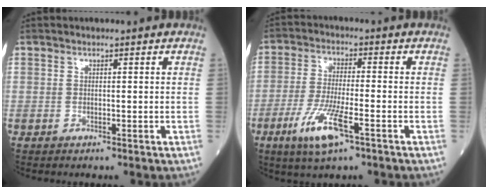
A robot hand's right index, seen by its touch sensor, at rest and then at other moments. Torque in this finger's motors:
{"motor_torque": [0.28, -0.15, 0.19, 0.05]}